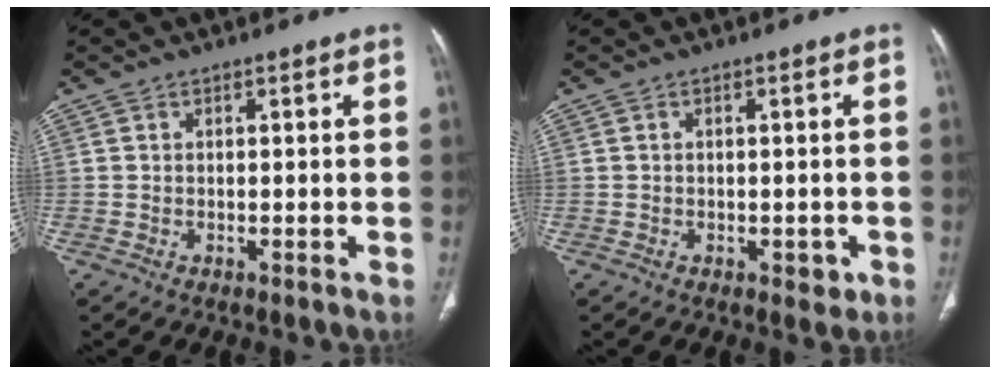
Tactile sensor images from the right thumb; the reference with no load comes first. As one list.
[{"total": 2.1, "force": [-0.7, 1.3, 1.5], "torque": [-0.009, 0.000, -0.005]}]